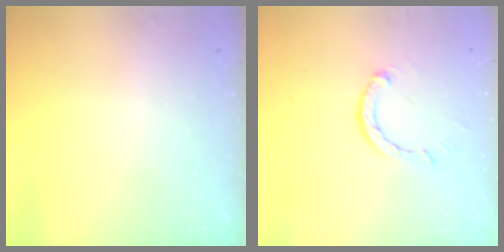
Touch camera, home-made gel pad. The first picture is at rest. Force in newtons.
{"total": 2.6, "press": 2.6, "slide": 0.3}